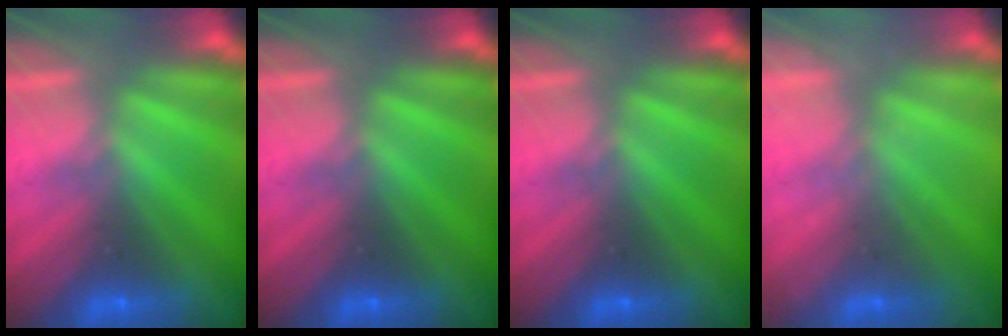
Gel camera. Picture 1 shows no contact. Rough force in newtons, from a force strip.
{"total": 0.0}
{"total": 0.0}
{"total": 2.1}